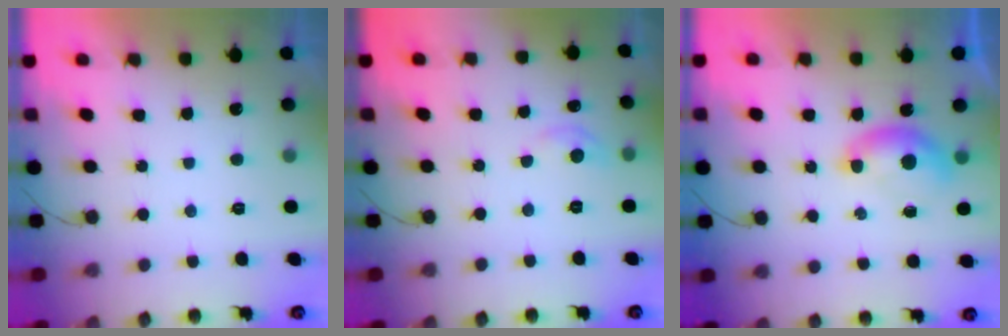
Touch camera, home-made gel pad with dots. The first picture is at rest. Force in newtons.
{"total": 4.5, "press": 4.4, "slide": 0.6}
{"total": 7.0, "press": 6.9, "slide": 0.8}